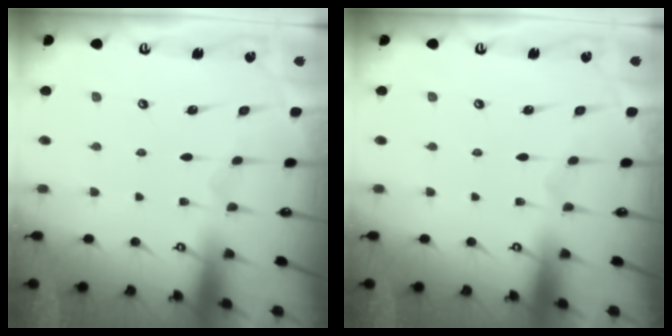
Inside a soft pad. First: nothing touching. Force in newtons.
{"total": 0.0}